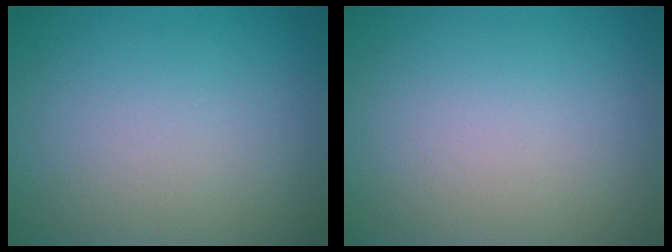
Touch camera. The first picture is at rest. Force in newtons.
{"total": 0.0}